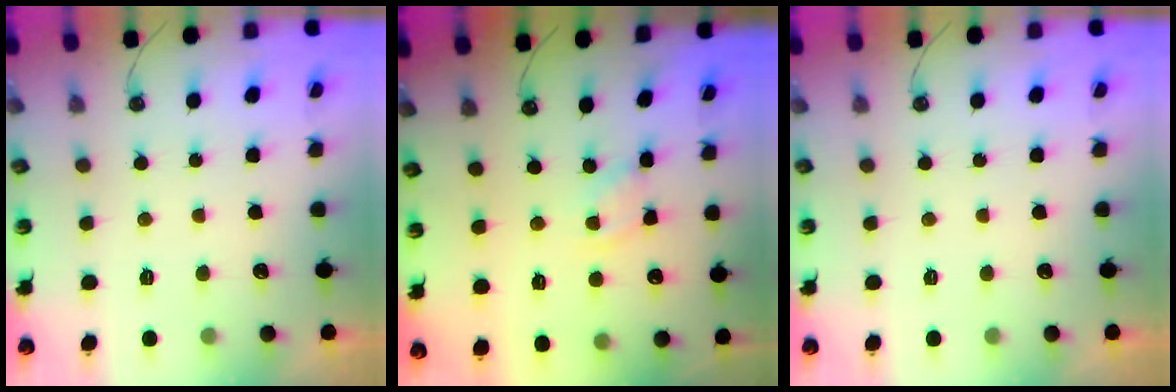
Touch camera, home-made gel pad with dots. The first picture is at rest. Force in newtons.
{"total": 3.0, "press": 3.0, "slide": 0.4}
{"total": 0.0}